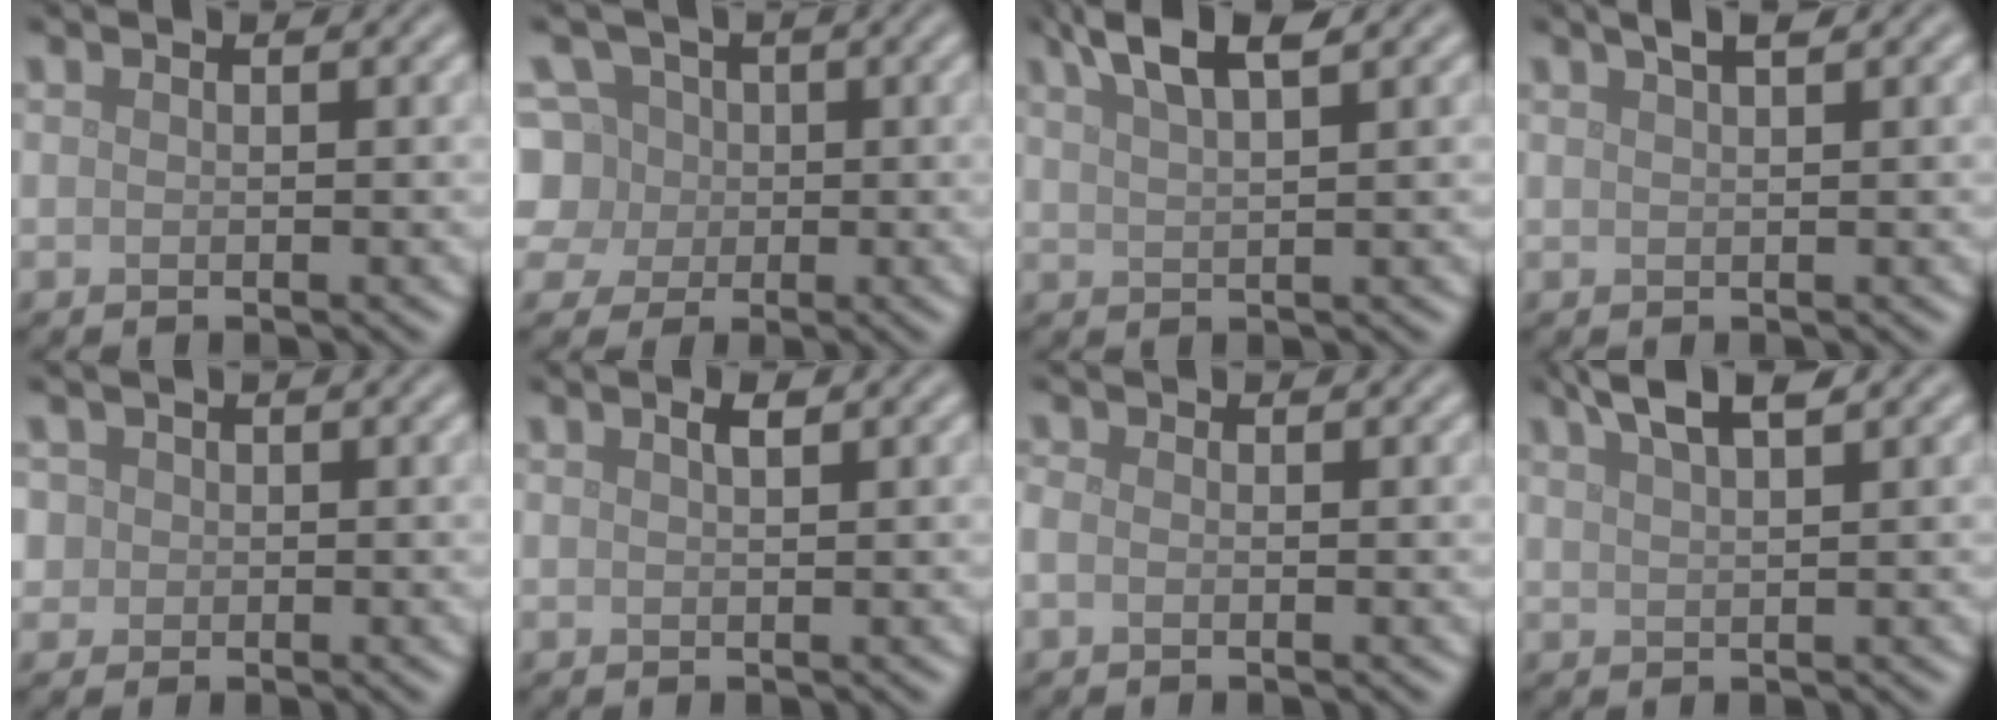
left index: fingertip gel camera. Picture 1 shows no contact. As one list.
[{"total": 6.9, "force": [0.9, 6.3, 2.7], "torque": [-0.044, 0.034, -0.009]}, {"total": 4.4, "force": [3.1, 1.0, 3.0], "torque": [-0.044, 0.015, 0.053]}, {"total": 1.9, "force": [1.3, 0.5, 1.4], "torque": [-0.013, 0.005, 0.015]}, {"total": 2.8, "force": [0.9, 2.4, 1.0], "torque": [-0.011, 0.015, 0.007]}, {"total": 1.0, "force": [0.6, 0.3, 0.8], "torque": [-0.015, 0.001, 0.010]}, {"total": 0.8, "force": [-0.4, 0.5, 0.5], "torque": [-0.015, -0.003, -0.011]}, {"total": 3.6, "force": [2.6, 0.7, 2.4], "torque": [-0.032, 0.013, 0.045]}]